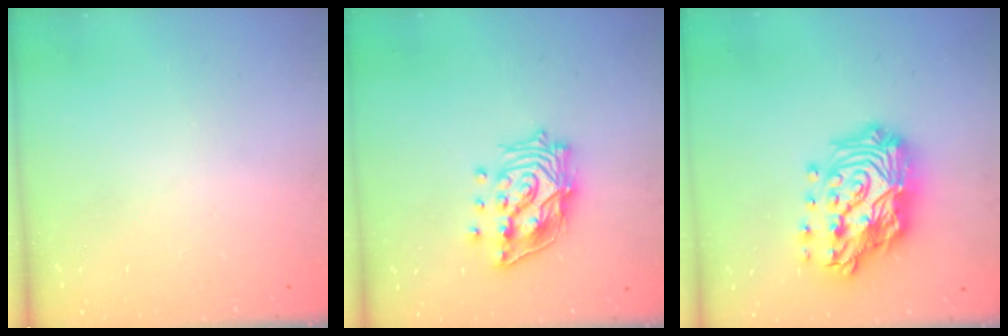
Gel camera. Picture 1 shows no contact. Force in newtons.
{"total": 16.3, "press": 16.2, "slide": 2.1}
{"total": 23.4, "press": 23.3, "slide": 2.1}